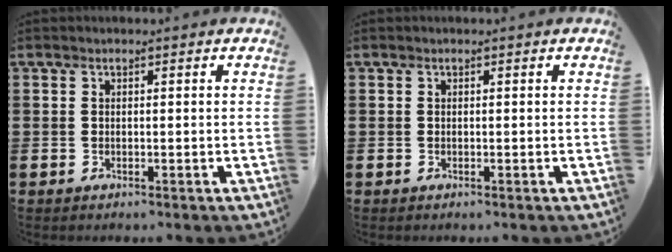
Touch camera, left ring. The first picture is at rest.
{"total": 0.0}